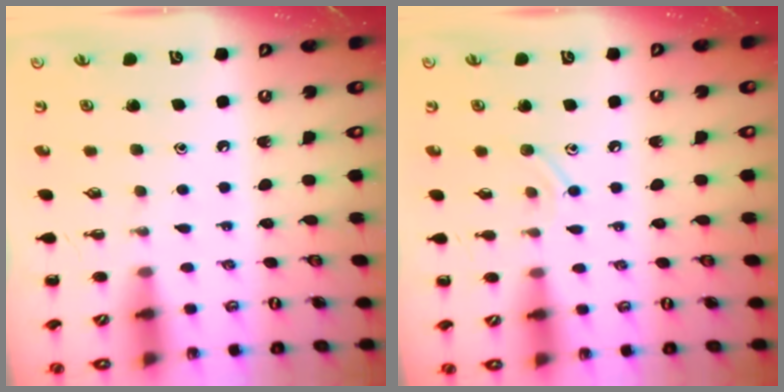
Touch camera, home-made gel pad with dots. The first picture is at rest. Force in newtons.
{"total": 7.1, "press": 6.9, "slide": 1.8}